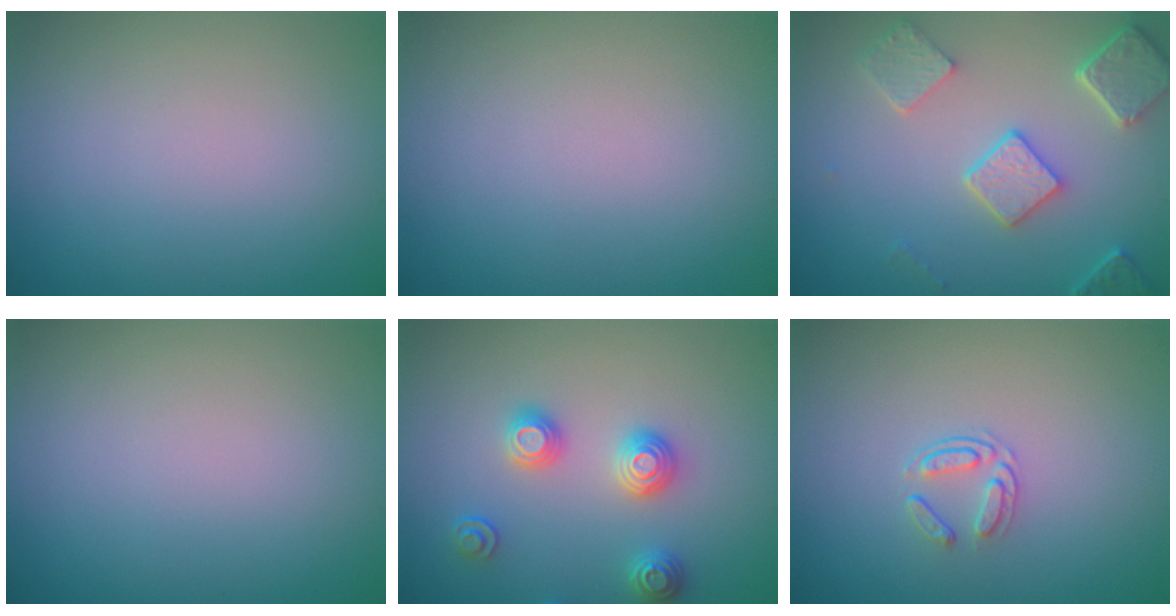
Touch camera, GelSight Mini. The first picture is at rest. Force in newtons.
{"total": 0.0}
{"total": 4.9, "press": 3.9, "slide": 3.0}
{"total": 0.0}
{"total": 2.8, "press": 2.8, "slide": 0.2}
{"total": 1.6, "press": 1.0, "slide": 1.2}